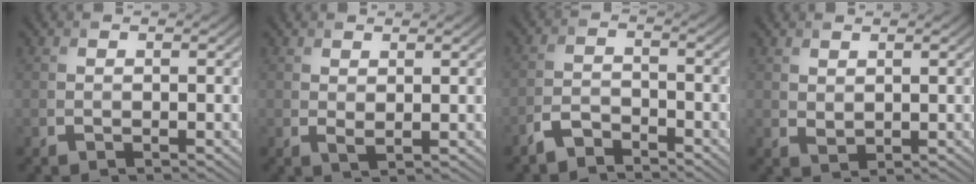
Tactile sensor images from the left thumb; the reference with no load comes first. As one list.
[{"total": 1.1, "force": [0.6, 0.4, 0.8], "torque": [-0.021, -0.005, 0.016]}, {"total": 3.4, "force": [-3.0, 1.1, 1.2], "torque": [-0.027, 0.000, -0.071]}, {"total": 1.3, "force": [0.9, 0.7, 0.6], "torque": [-0.015, -0.004, 0.022]}]